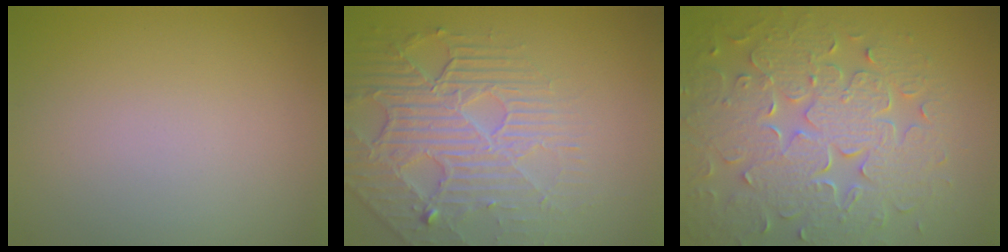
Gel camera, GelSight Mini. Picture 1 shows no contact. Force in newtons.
{"total": 5.3, "press": 4.6, "slide": 2.6}
{"total": 8.8, "press": 6.4, "slide": 6.0}